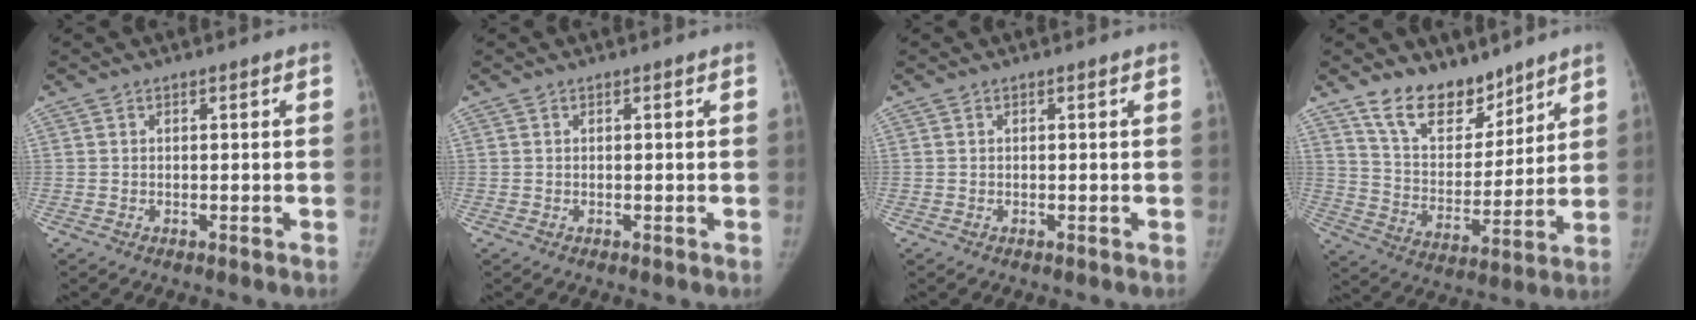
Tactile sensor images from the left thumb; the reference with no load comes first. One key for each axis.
{"total": 0.0}
{"total": 0.0}
{"total": 13.4, "fx": 10.3, "fy": 6.9, "fz": 5.2, "tx": -0.047, "ty": -0.075, "tz": 0.193}